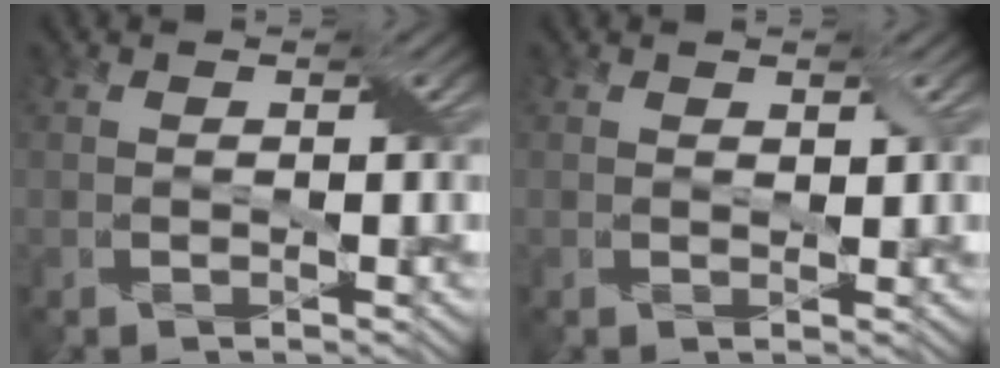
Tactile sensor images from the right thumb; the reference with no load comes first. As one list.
[{"total": 1.2, "force": [0.8, 0.6, 0.7], "torque": [-0.010, 0.001, 0.014]}]